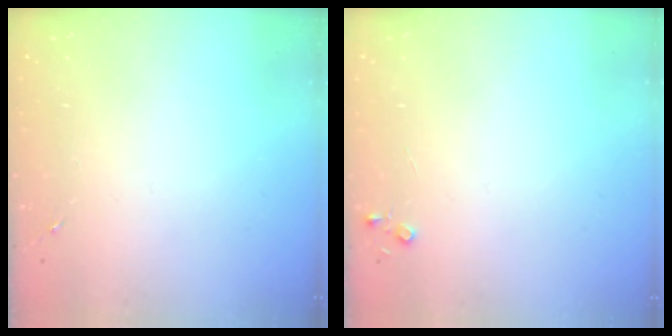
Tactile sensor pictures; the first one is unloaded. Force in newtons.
{"total": 3.6, "press": 3.6, "slide": 0.4}